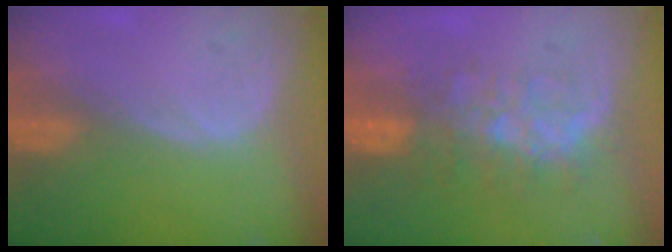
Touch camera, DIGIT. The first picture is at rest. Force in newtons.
{"total": 8.1, "press": 7.1, "slide": 3.8}